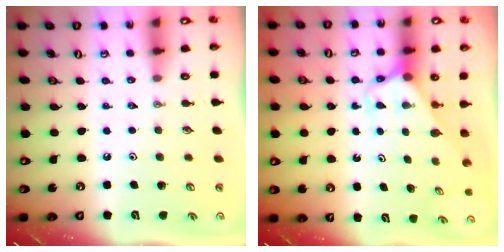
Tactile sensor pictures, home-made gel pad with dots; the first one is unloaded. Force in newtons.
{"total": 2.7, "press": 2.7, "slide": 0.1}